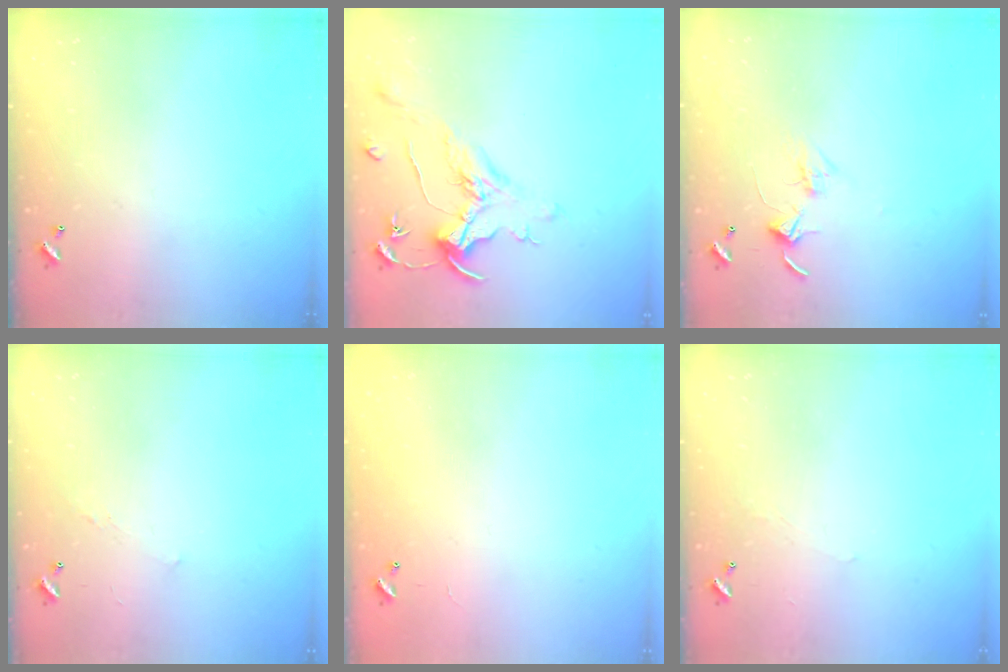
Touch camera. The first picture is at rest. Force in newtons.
{"total": 1.5, "press": 1.3, "slide": 0.7}
{"total": 2.8, "press": 2.8, "slide": 0.2}
{"total": 2.9, "press": 2.8, "slide": 0.4}
{"total": 10.0, "press": 10.0, "slide": 0.3}
{"total": 0.9, "press": 0.7, "slide": 0.4}